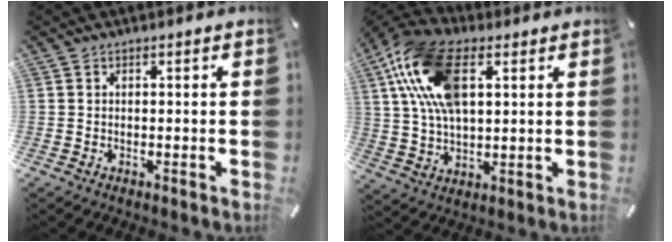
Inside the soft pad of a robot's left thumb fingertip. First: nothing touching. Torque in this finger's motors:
{"motor_torque": [0.89, 0.85, 1.52, -1.25, 0.77]}